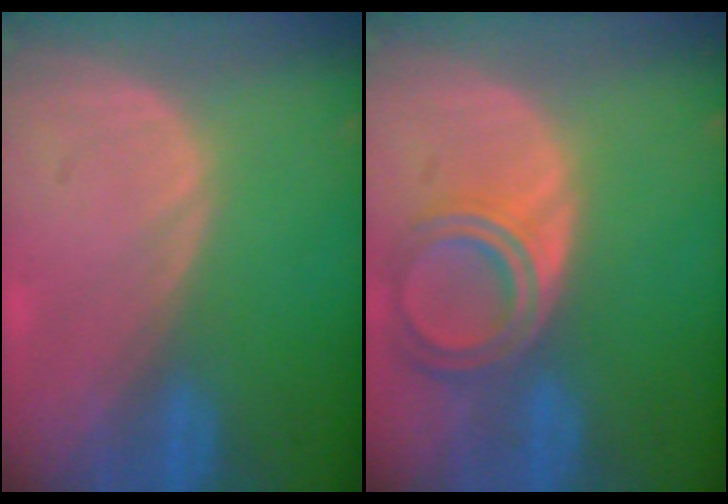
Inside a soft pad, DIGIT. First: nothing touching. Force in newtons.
{"total": 6.5, "press": 5.9, "slide": 2.8}